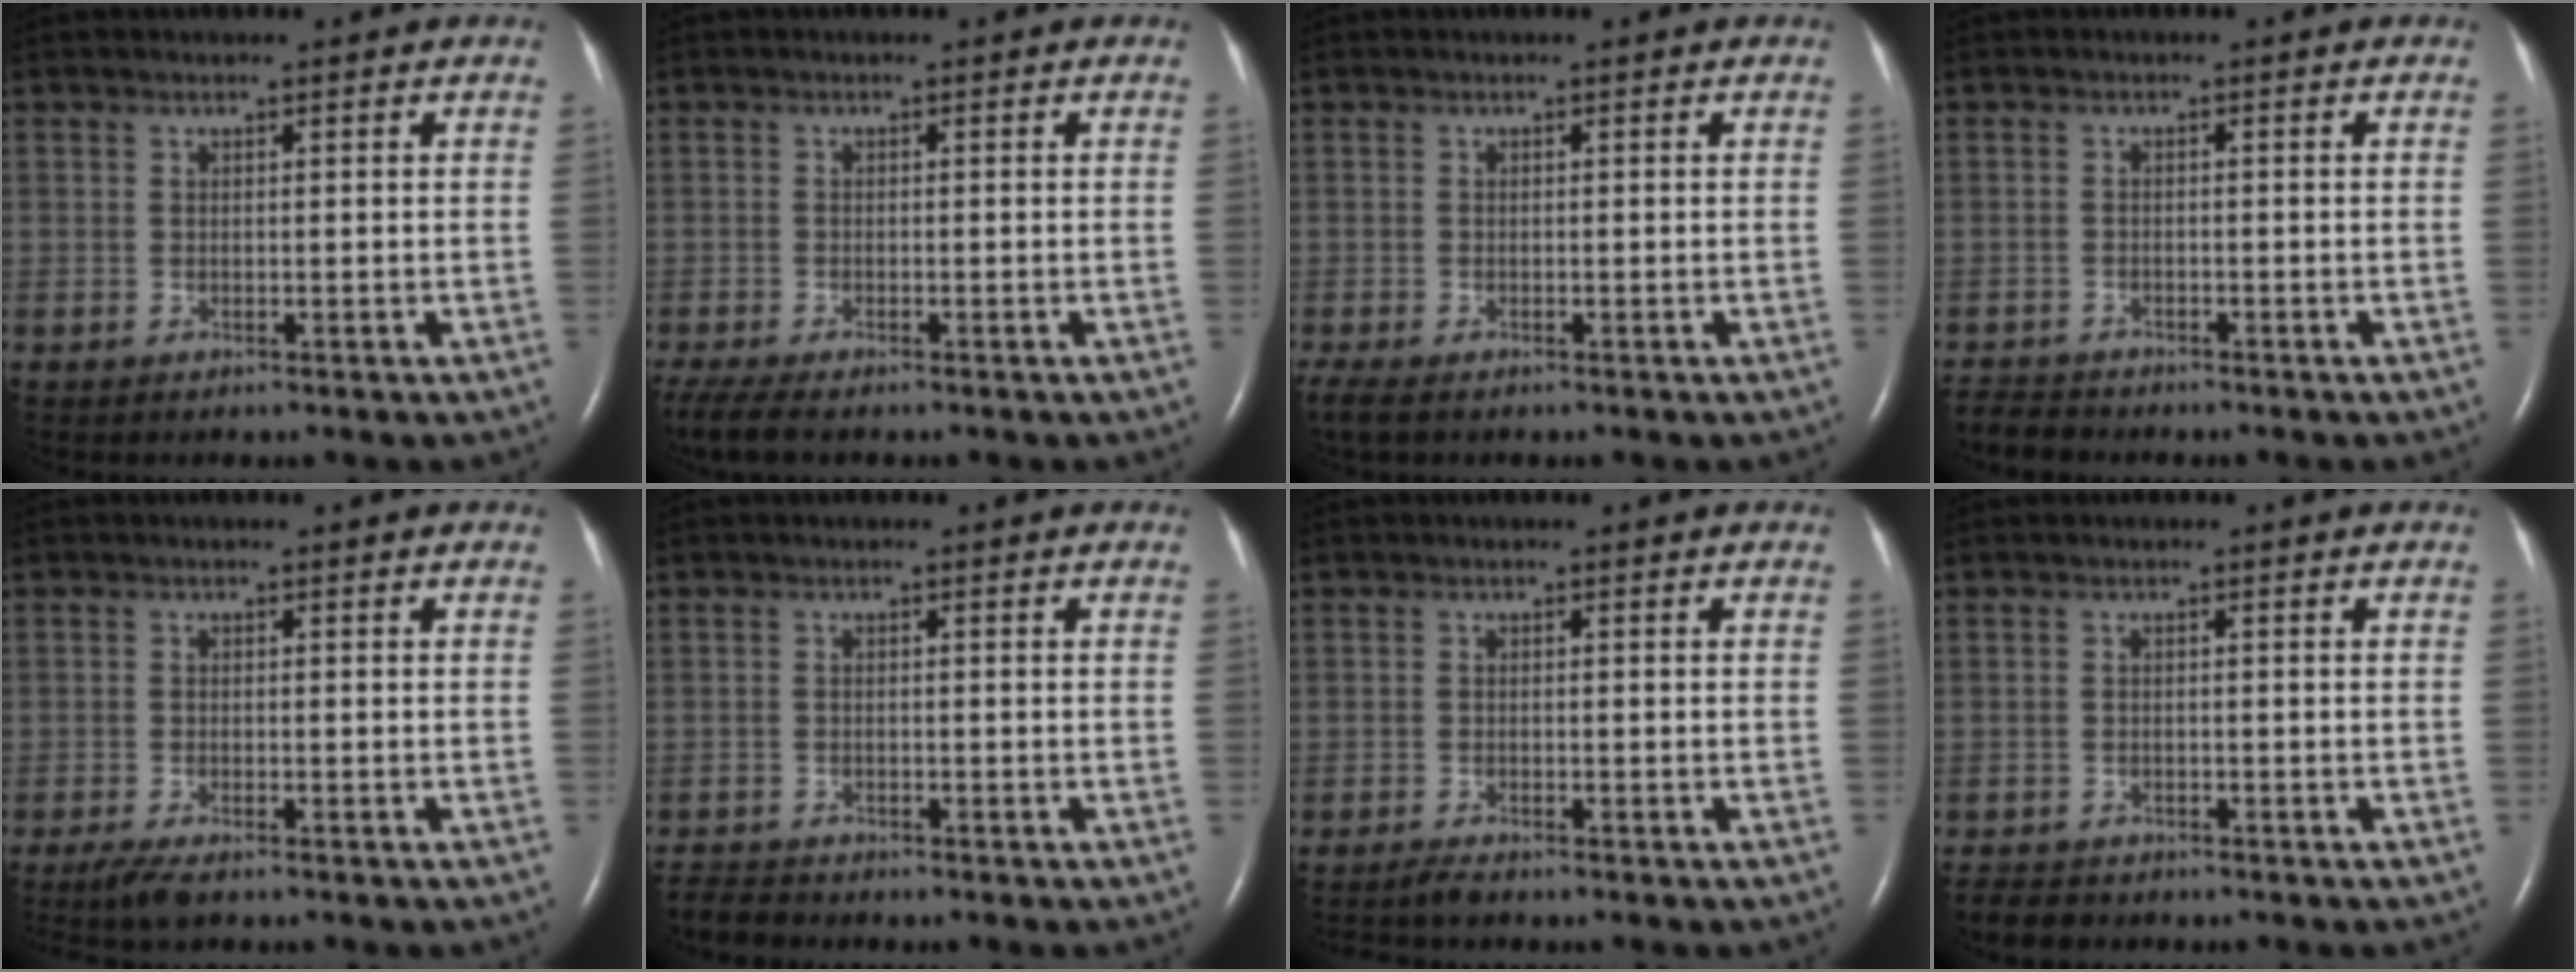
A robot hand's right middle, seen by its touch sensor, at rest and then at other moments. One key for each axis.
{"total": 5.3, "fx": -4.2, "fy": 1.0, "fz": 3.0, "tx": -0.064, "ty": -0.017, "tz": -0.071}
{"total": 3.4, "fx": -2.5, "fy": 1.1, "fz": 2.0, "tx": -0.047, "ty": -0.013, "tz": -0.040}
{"total": 3.0, "fx": -3.0, "fy": 0.5, "fz": 0.0, "tx": -0.003, "ty": -0.012, "tz": -0.052}
{"total": 3.7, "fx": -2.8, "fy": 0.8, "fz": 2.3, "tx": -0.050, "ty": -0.012, "tz": -0.047}
{"total": 2.8, "fx": -2.8, "fy": 0.3, "fz": -0.1, "tx": -0.001, "ty": -0.013, "tz": -0.050}
{"total": 1.5, "fx": -1.4, "fy": 0.0, "fz": 0.5, "tx": -0.017, "ty": -0.006, "tz": -0.026}
{"total": 3.5, "fx": -3.2, "fy": 1.3, "fz": 0.7, "tx": -0.015, "ty": -0.007, "tz": -0.048}